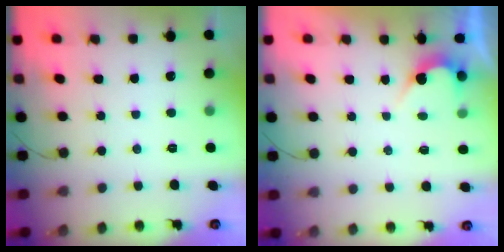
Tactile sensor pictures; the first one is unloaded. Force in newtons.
{"total": 2.7, "press": 2.7, "slide": 0.2}